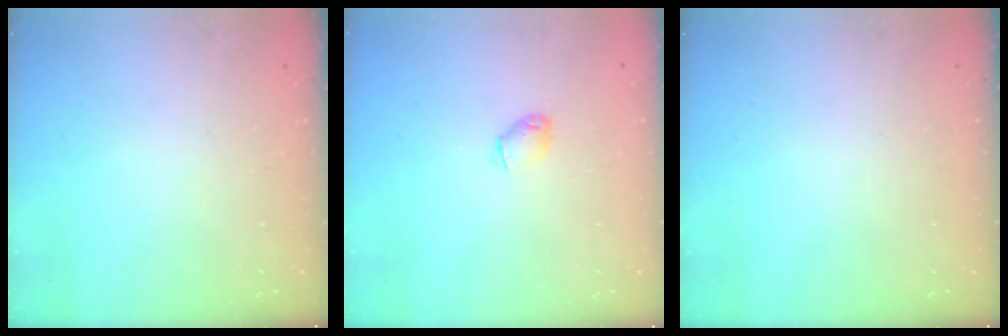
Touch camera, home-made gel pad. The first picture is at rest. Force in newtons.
{"total": 3.8, "press": 3.7, "slide": 0.5}
{"total": 0.0}